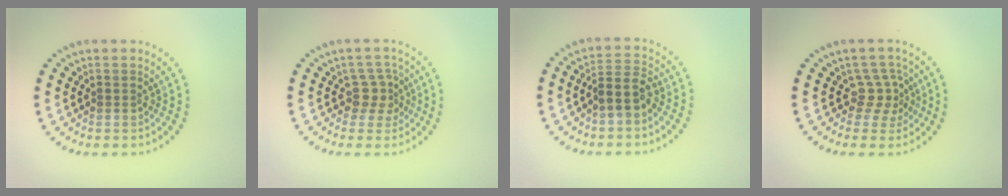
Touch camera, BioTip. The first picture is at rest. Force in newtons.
{"total": 2.3, "press": 1.8, "slide": 1.6}
{"total": 2.9, "press": 2.6, "slide": 1.4}
{"total": 2.3, "press": 1.5, "slide": 1.8}